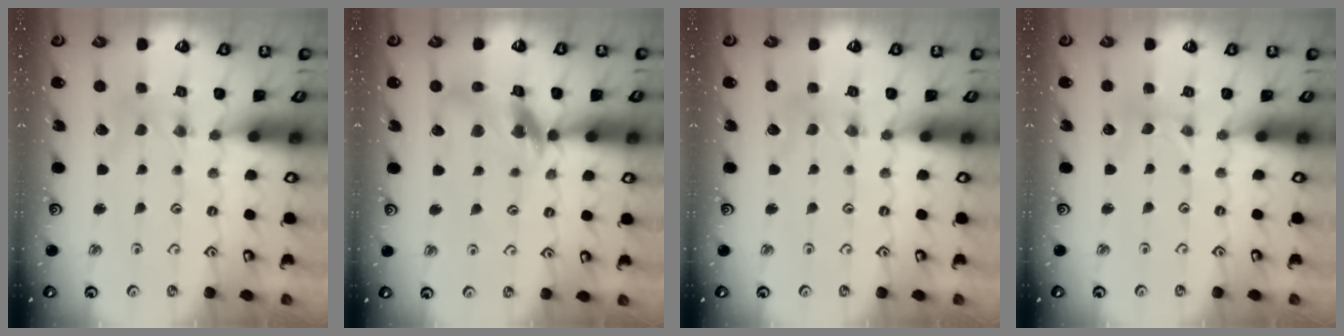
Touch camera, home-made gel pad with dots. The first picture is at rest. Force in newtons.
{"total": 14.3, "press": 14.2, "slide": 1.7}
{"total": 0.8, "press": 0.8, "slide": 0.0}
{"total": 0.0}